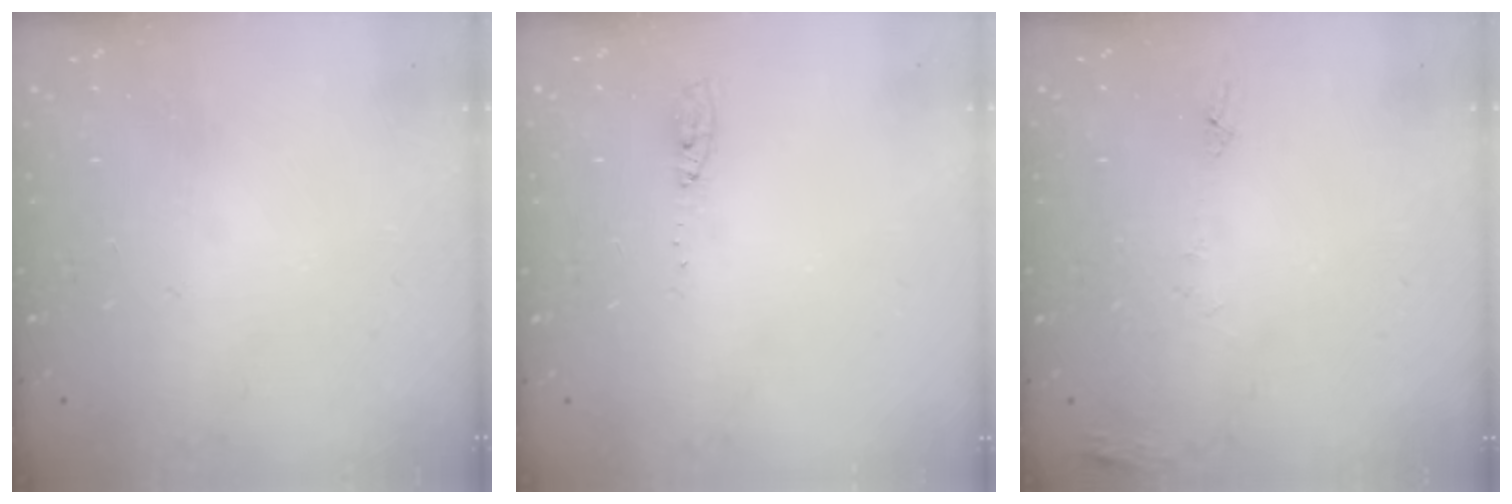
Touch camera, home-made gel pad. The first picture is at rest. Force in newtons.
{"total": 4.6, "press": 4.4, "slide": 1.3}
{"total": 6.0, "press": 6.0, "slide": 0.6}